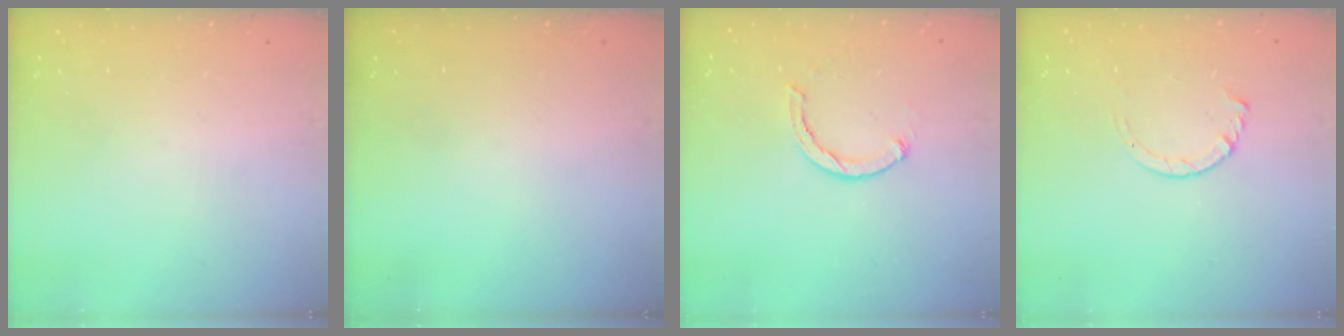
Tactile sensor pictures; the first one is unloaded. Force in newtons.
{"total": 0.0}
{"total": 2.4, "press": 2.4, "slide": 0.1}
{"total": 3.6, "press": 3.5, "slide": 0.4}